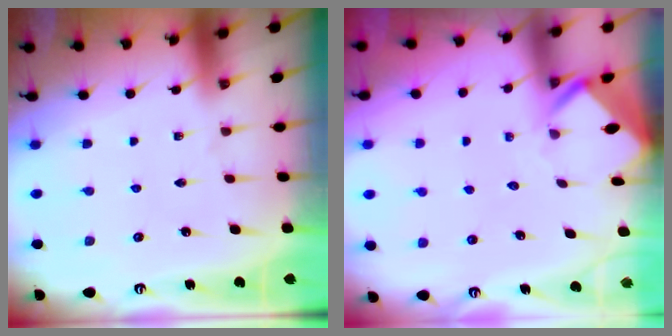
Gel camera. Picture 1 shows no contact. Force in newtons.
{"total": 2.7, "press": 2.6, "slide": 0.3}